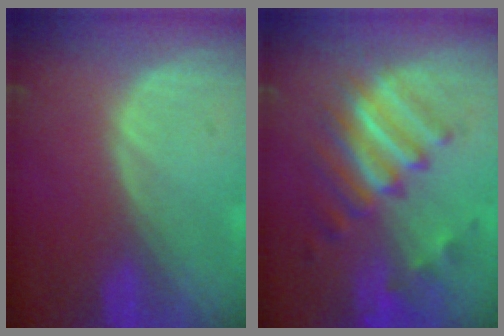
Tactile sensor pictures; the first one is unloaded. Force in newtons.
{"total": 9.6, "press": 8.4, "slide": 4.7}